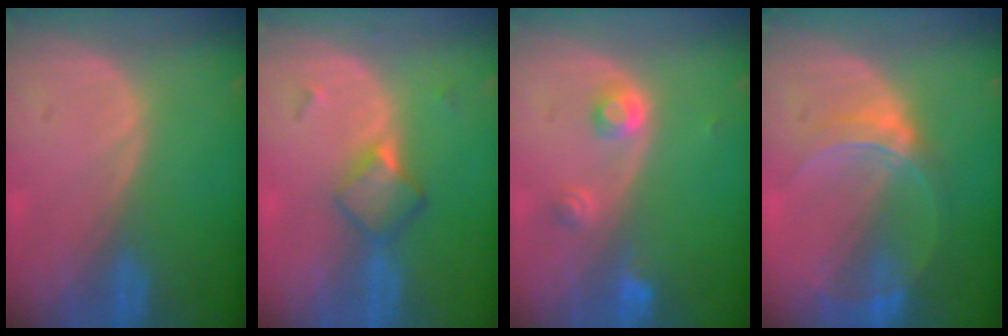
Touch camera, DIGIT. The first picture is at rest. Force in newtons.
{"total": 4.8, "press": 4.2, "slide": 2.2}
{"total": 3.1, "press": 3.1, "slide": 0.2}
{"total": 6.3, "press": 5.6, "slide": 3.0}